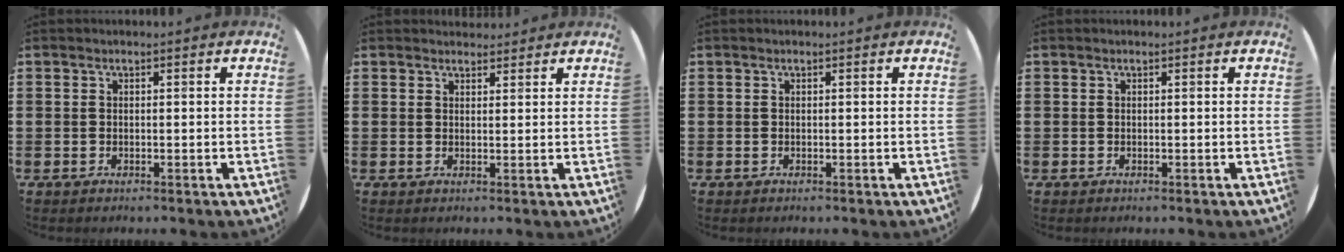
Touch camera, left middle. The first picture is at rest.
{"total": 1.5, "force": [1.5, 0.4, -0.2], "torque": [0.002, 0.003, 0.029]}
{"total": 0.0}
{"total": 0.0}